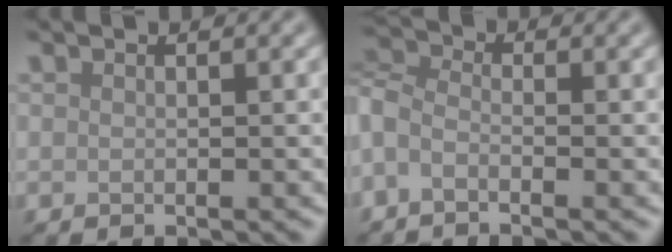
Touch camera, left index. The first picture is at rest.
{"total": 3.0, "force": [-0.6, 1.8, 2.4], "torque": [-0.055, 0.004, -0.027]}